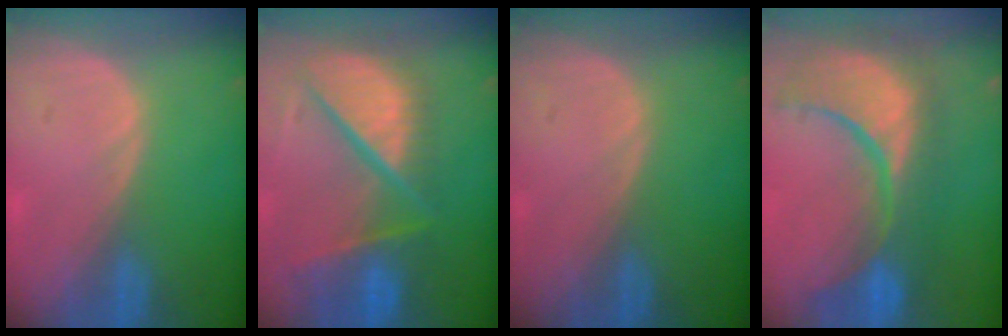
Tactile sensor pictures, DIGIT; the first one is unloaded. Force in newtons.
{"total": 12.0, "press": 10.0, "slide": 6.6}
{"total": 0.0}
{"total": 13.5, "press": 11.8, "slide": 6.6}